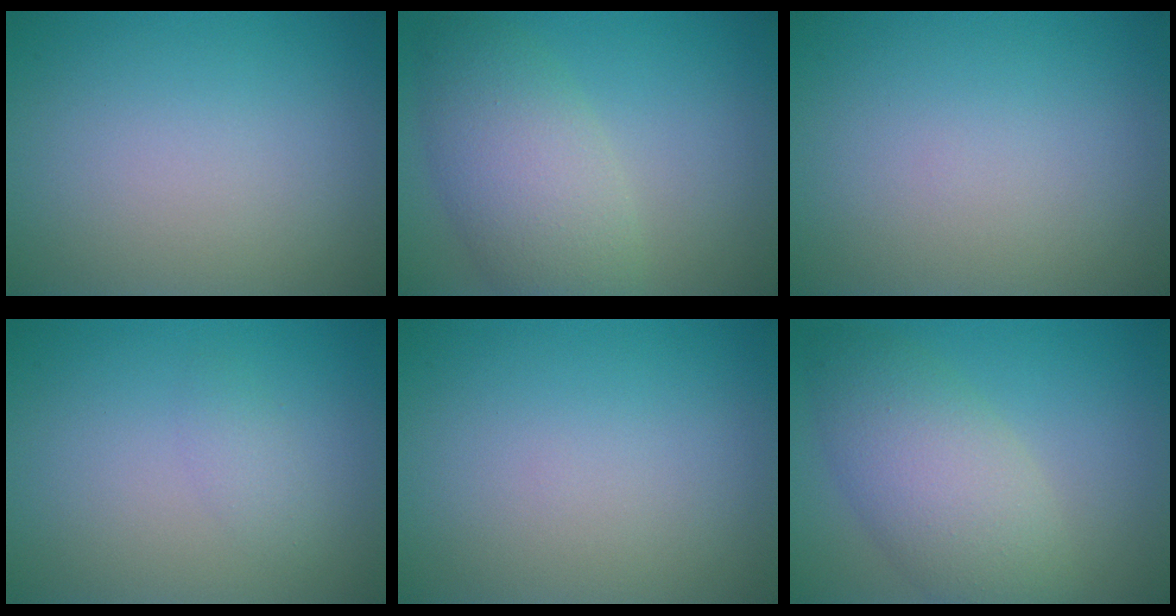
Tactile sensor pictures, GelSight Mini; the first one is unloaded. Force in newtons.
{"total": 6.1, "press": 6.1, "slide": 0.2}
{"total": 0.0}
{"total": 1.0, "press": 1.0, "slide": 0.1}
{"total": 0.0}
{"total": 6.4, "press": 6.3, "slide": 0.5}